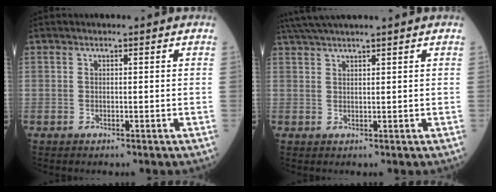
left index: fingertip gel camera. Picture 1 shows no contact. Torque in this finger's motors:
{"motor_torque": [0.91, -1.23, 0.51, 0.11]}